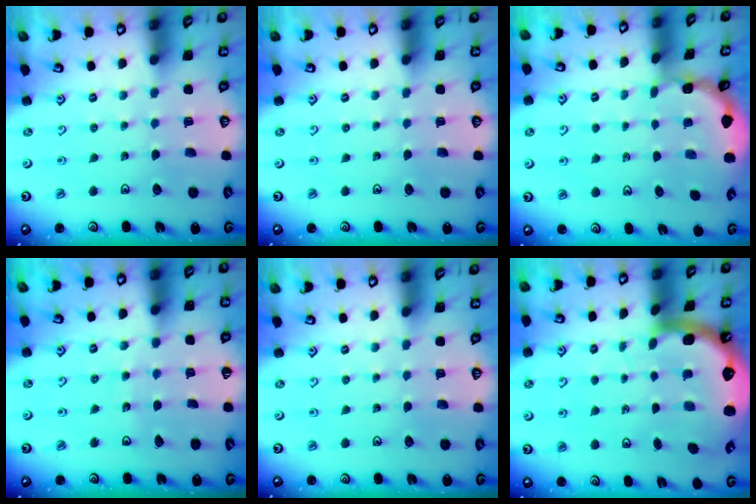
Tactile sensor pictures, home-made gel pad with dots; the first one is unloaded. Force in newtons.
{"total": 0.0}
{"total": 1.3, "press": 1.3, "slide": 0.1}
{"total": 4.2, "press": 4.1, "slide": 0.6}
{"total": 0.0}
{"total": 5.4, "press": 5.2, "slide": 1.4}